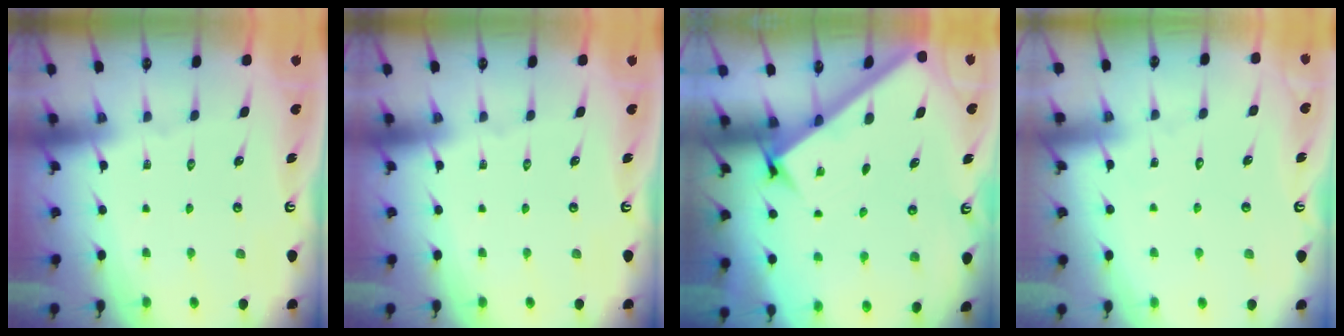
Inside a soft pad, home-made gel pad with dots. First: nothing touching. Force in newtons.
{"total": 0.0}
{"total": 2.8, "press": 2.8, "slide": 0.3}
{"total": 3.9, "press": 3.8, "slide": 0.4}